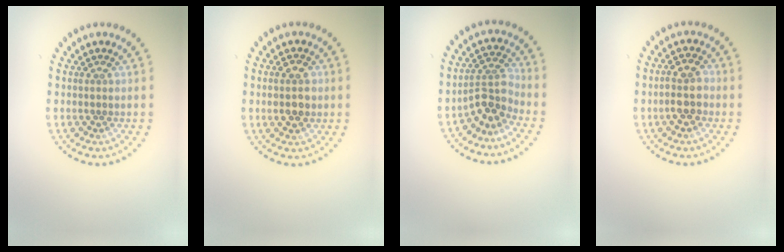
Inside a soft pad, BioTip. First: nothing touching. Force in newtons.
{"total": 3.2, "press": 3.2, "slide": 0.2}
{"total": 3.1, "press": 2.3, "slide": 2.1}
{"total": 2.7, "press": 2.6, "slide": 0.8}